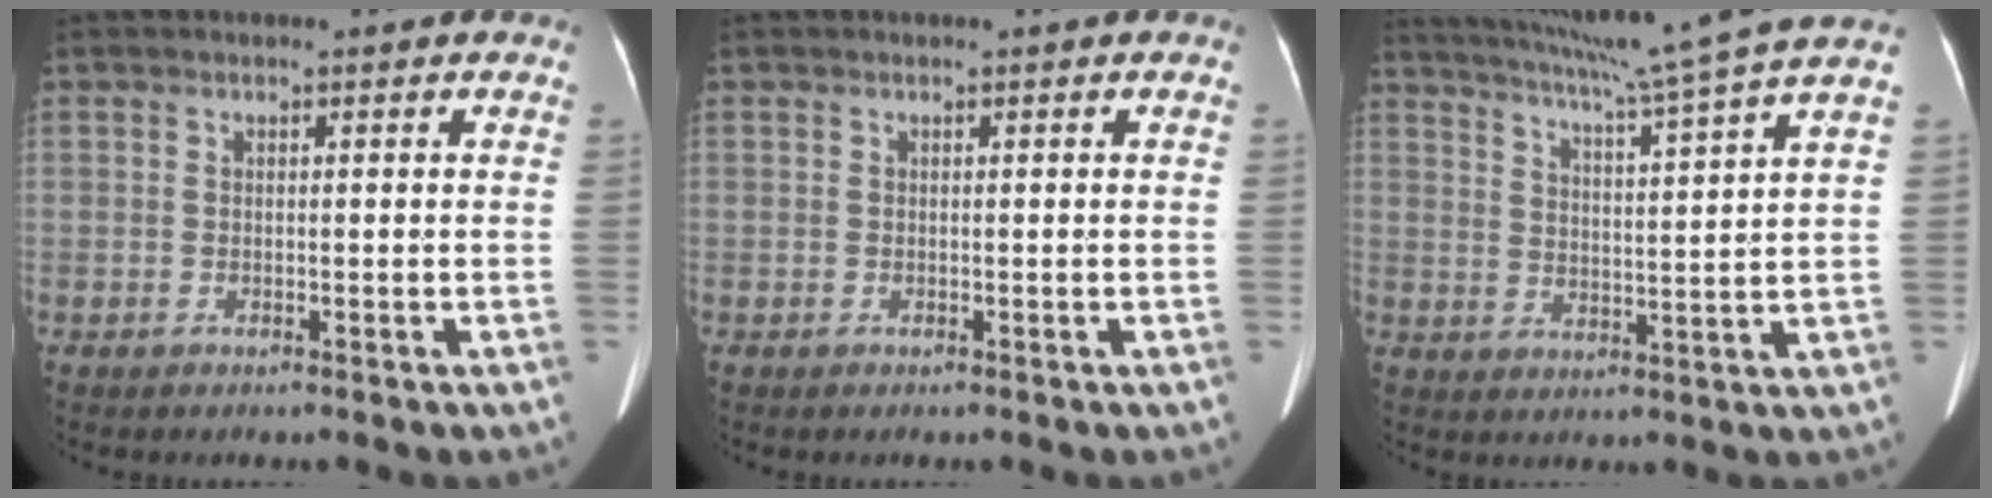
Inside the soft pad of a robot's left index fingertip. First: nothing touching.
{"total": 0.0}
{"total": 15.7, "force": [13.3, -2.9, 7.8], "torque": [-0.137, -0.024, 0.186]}